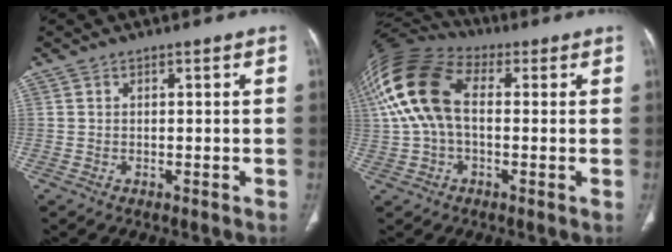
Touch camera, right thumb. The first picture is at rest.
{"total": 16.3, "force": [2.2, 9.8, 12.9], "torque": [-0.280, 0.041, 0.033]}